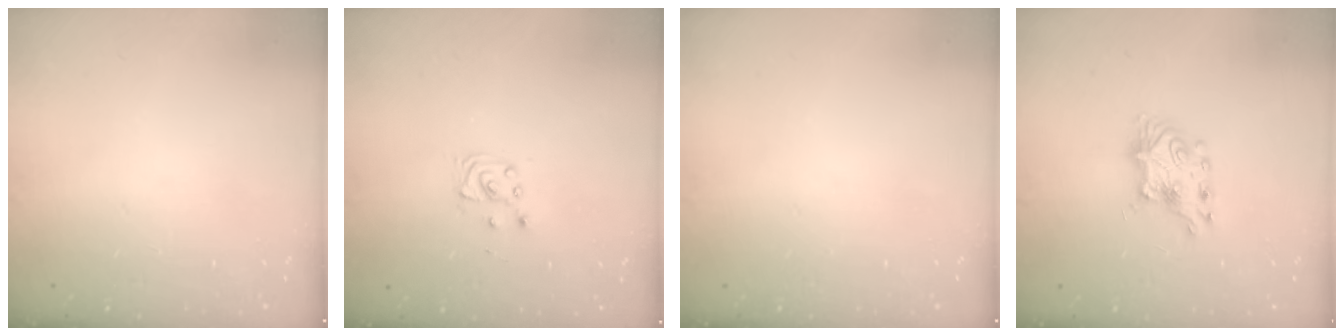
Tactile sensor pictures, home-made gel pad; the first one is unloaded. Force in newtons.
{"total": 4.4, "press": 4.4, "slide": 0.5}
{"total": 0.0}
{"total": 7.3, "press": 7.2, "slide": 0.6}